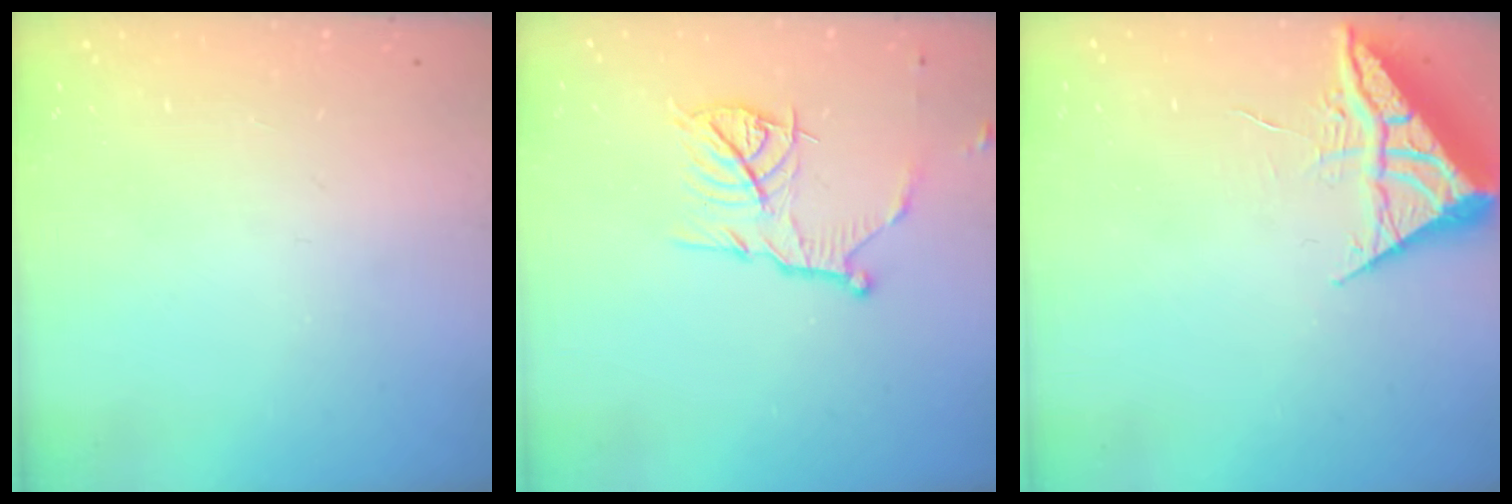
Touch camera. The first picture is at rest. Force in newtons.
{"total": 11.2, "press": 11.2, "slide": 0.8}
{"total": 7.0, "press": 7.0, "slide": 0.3}